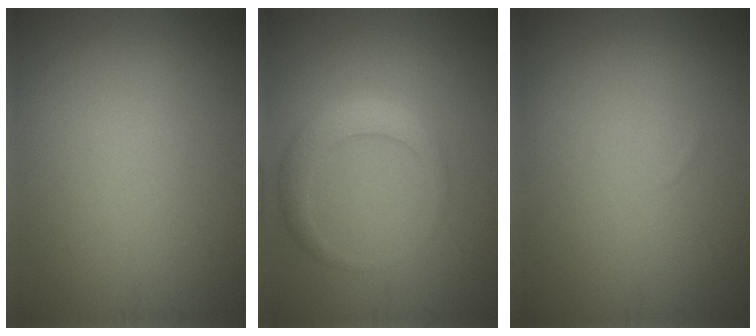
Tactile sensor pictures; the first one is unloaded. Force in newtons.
{"total": 2.9, "press": 2.9, "slide": 0.1}
{"total": 0.0}